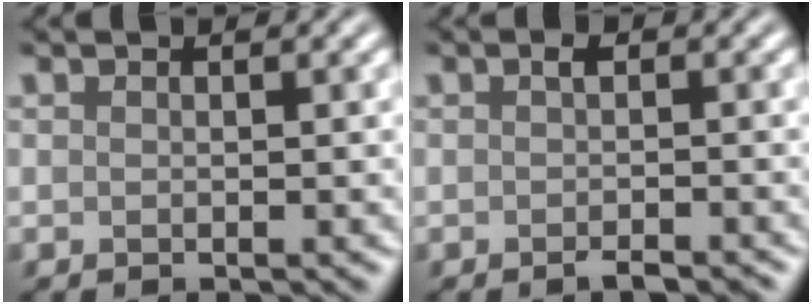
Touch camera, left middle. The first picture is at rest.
{"total": 1.7, "force": [-0.7, 0.6, 1.4], "torque": [-0.022, -0.002, -0.012]}